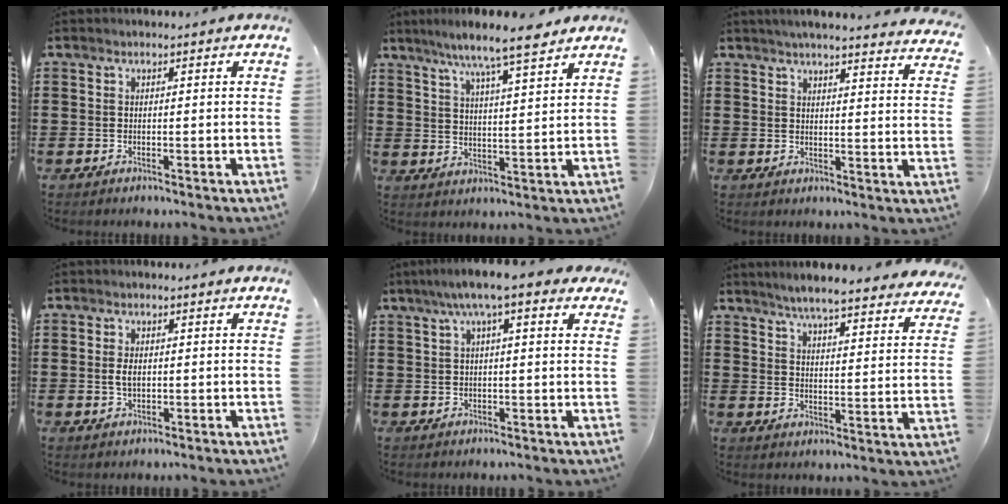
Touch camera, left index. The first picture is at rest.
{"total": 8.0, "force": [6.6, 0.4, 4.4], "torque": [-0.105, -0.024, 0.114]}
{"total": 3.8, "force": [3.7, -0.2, 0.8], "torque": [-0.029, -0.017, 0.066]}
{"total": 2.3, "force": [0.1, 1.2, 1.9], "torque": [-0.048, 0.001, -0.002]}
{"total": 7.0, "force": [4.2, 1.2, 5.5], "torque": [-0.108, 0.005, 0.071]}
{"total": 5.3, "force": [4.9, -0.1, 1.9], "torque": [-0.059, -0.028, 0.083]}